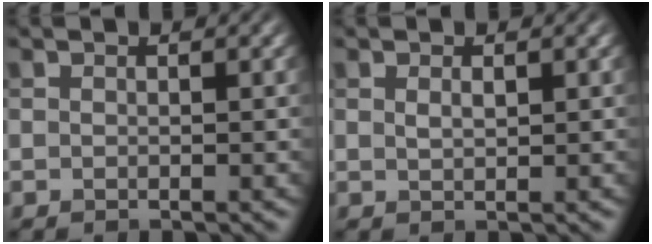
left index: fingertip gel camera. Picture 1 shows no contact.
{"total": 0.7, "force": [0.3, 0.0, 0.6], "torque": [-0.015, -0.003, 0.008]}